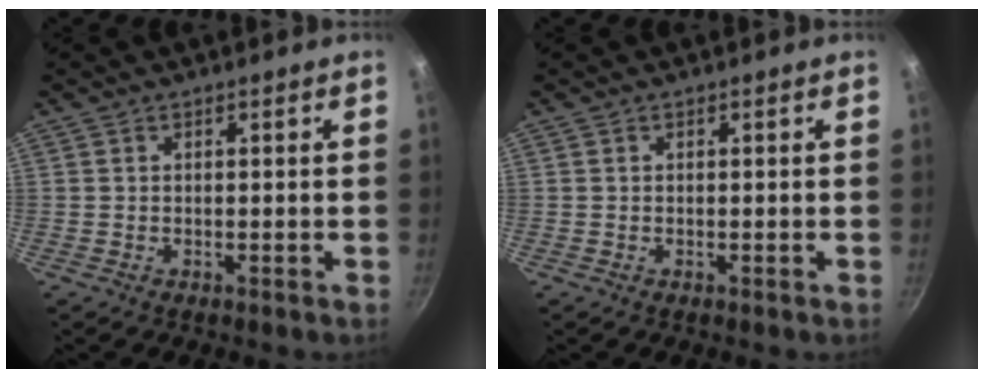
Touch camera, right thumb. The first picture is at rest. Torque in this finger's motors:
{"motor_torque": [0.00, 0.14, 0.21, 0.01, 0.03]}